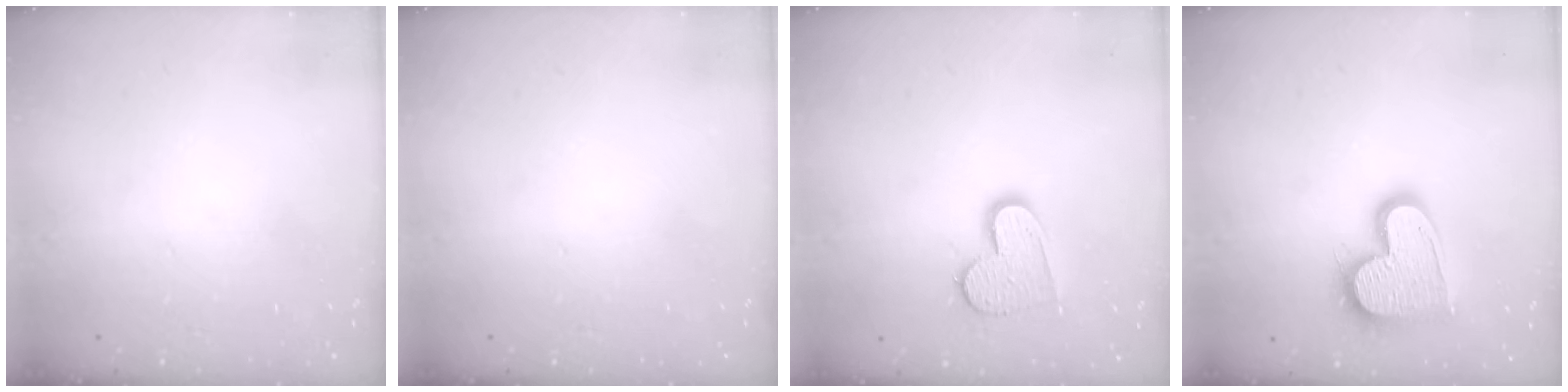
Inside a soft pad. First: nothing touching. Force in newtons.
{"total": 0.0}
{"total": 11.4, "press": 11.4, "slide": 0.9}
{"total": 17.0, "press": 16.9, "slide": 1.4}